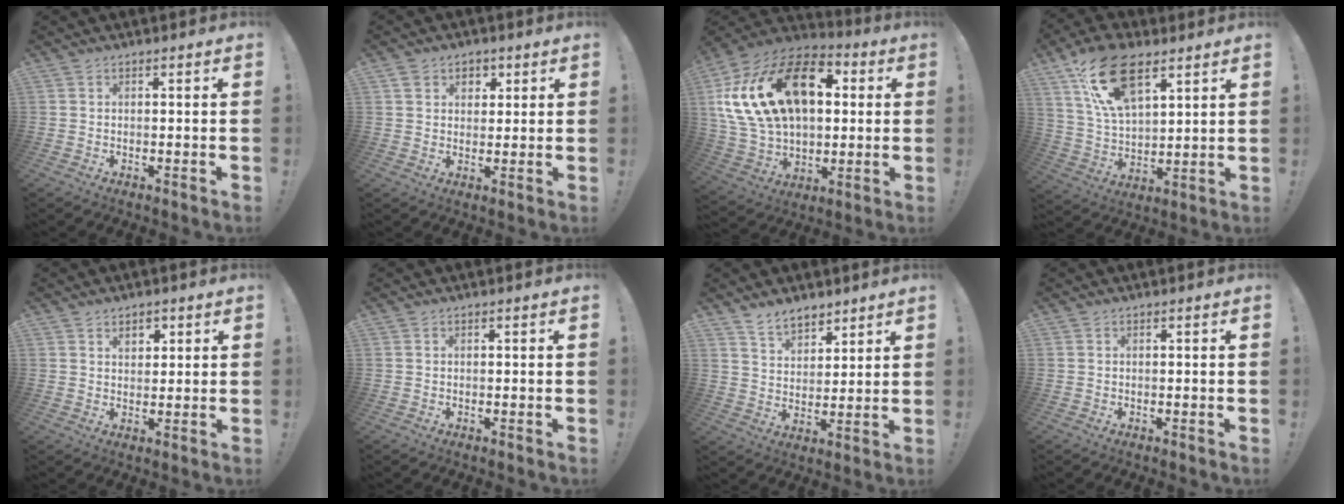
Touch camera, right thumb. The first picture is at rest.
{"total": 5.0, "force": [2.5, 4.0, 1.5], "torque": [-0.013, -0.007, 0.045]}
{"total": 26.7, "force": [7.8, 16.6, 19.4], "torque": [-0.345, -0.021, 0.154]}
{"total": 18.2, "force": [10.3, 8.9, 12.1], "torque": [-0.221, -0.044, 0.184]}
{"total": 3.2, "force": [2.1, 2.0, 1.3], "torque": [-0.008, -0.008, 0.034]}
{"total": 0.0}
{"total": 7.9, "force": [6.6, 3.8, 2.2], "torque": [-0.045, -0.042, 0.128]}
{"total": 0.0}